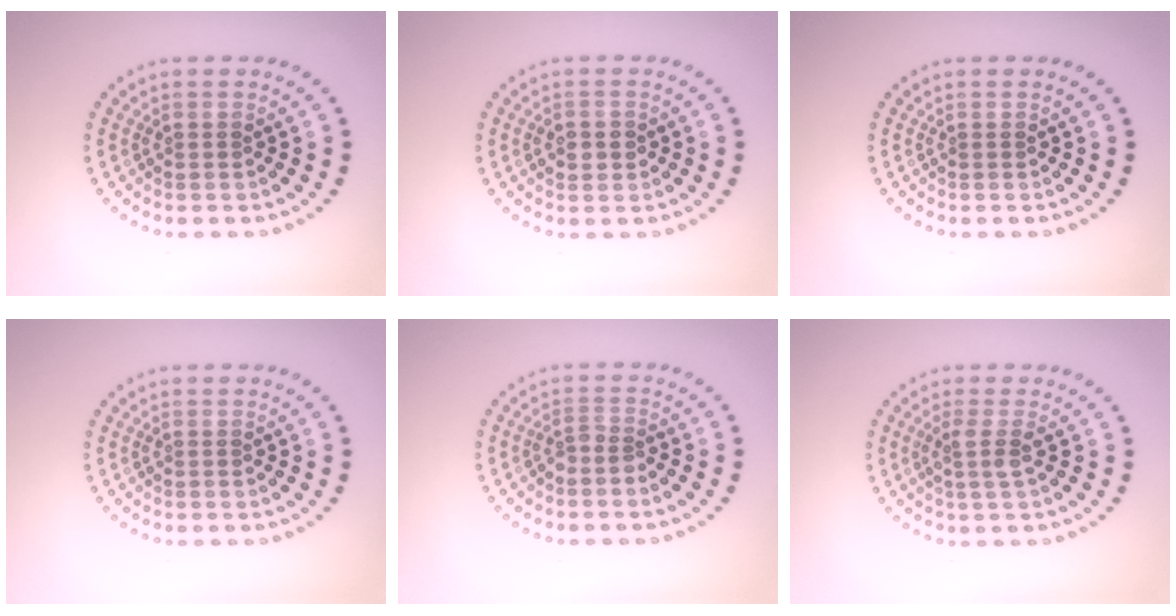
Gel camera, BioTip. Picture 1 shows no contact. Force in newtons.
{"total": 1.9, "press": 1.8, "slide": 0.4}
{"total": 0.0}
{"total": 0.0}
{"total": 1.5, "press": 1.1, "slide": 1.0}
{"total": 1.8, "press": 1.3, "slide": 1.2}